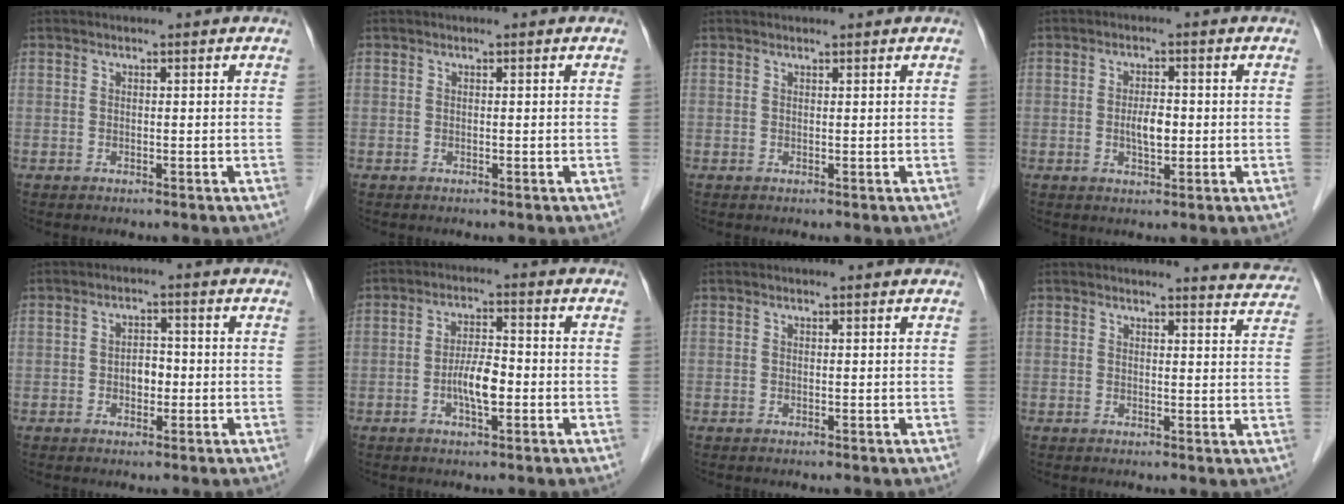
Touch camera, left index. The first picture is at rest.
{"total": 0.0}
{"total": 1.0, "force": [1.0, 0.1, 0.1], "torque": [-0.005, 0.016, 0.017]}
{"total": 3.4, "force": [-0.4, 1.3, 3.1], "torque": [-0.058, 0.001, -0.005]}
{"total": 2.8, "force": [-0.7, 1.8, 2.1], "torque": [-0.032, 0.010, -0.010]}
{"total": 5.1, "force": [-1.5, 1.4, 4.6], "torque": [-0.093, 0.006, -0.027]}
{"total": 0.0}
{"total": 5.9, "force": [5.9, 0.3, 0.1], "torque": [0.001, -0.027, 0.046]}